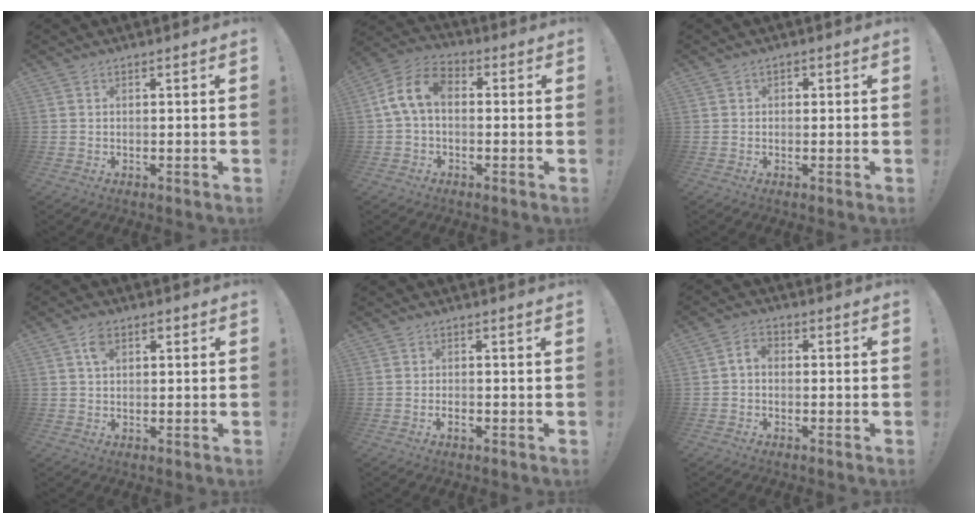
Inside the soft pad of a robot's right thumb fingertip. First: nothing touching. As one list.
[{"total": 10.0, "force": [0.7, 6.2, 7.8], "torque": [-0.158, 0.007, 0.014]}, {"total": 0.9, "force": [-0.4, 0.7, 0.4], "torque": [-0.005, 0.002, -0.009]}, {"total": 4.6, "force": [1.7, 2.9, 3.0], "torque": [-0.043, 0.002, 0.027]}, {"total": 1.5, "force": [-0.4, 0.2, 1.4], "torque": [-0.025, -0.001, -0.007]}, {"total": 3.1, "force": [-0.8, 2.1, 2.2], "torque": [-0.040, 0.012, -0.014]}]